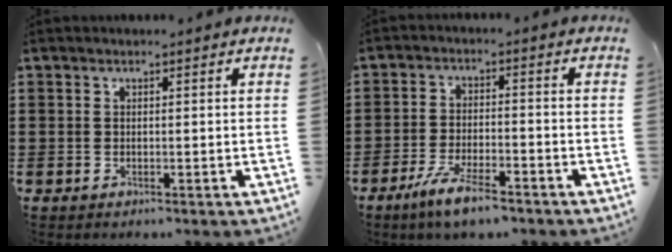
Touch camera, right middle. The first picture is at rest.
{"total": 5.8, "force": [-4.3, 0.9, 3.8], "torque": [-0.087, -0.008, -0.082]}